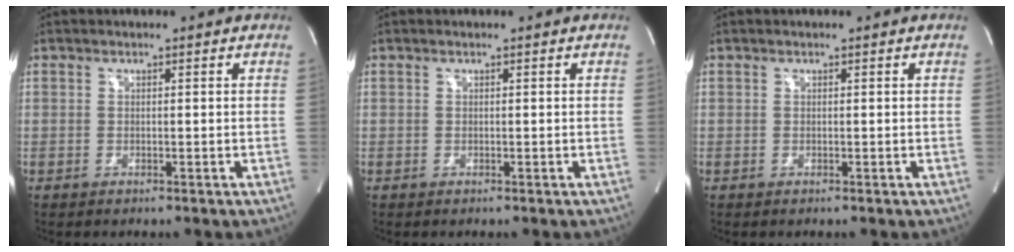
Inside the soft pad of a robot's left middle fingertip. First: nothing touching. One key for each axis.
{"total": 0.0}
{"total": 0.0}